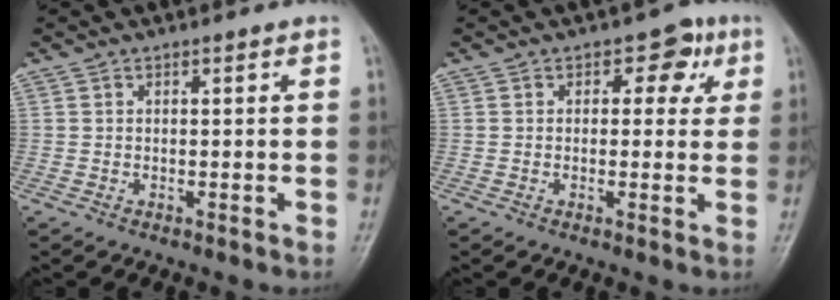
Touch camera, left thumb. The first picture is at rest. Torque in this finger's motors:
{"motor_torque": [-0.11, -0.04, -0.20, -0.04, 0.05]}